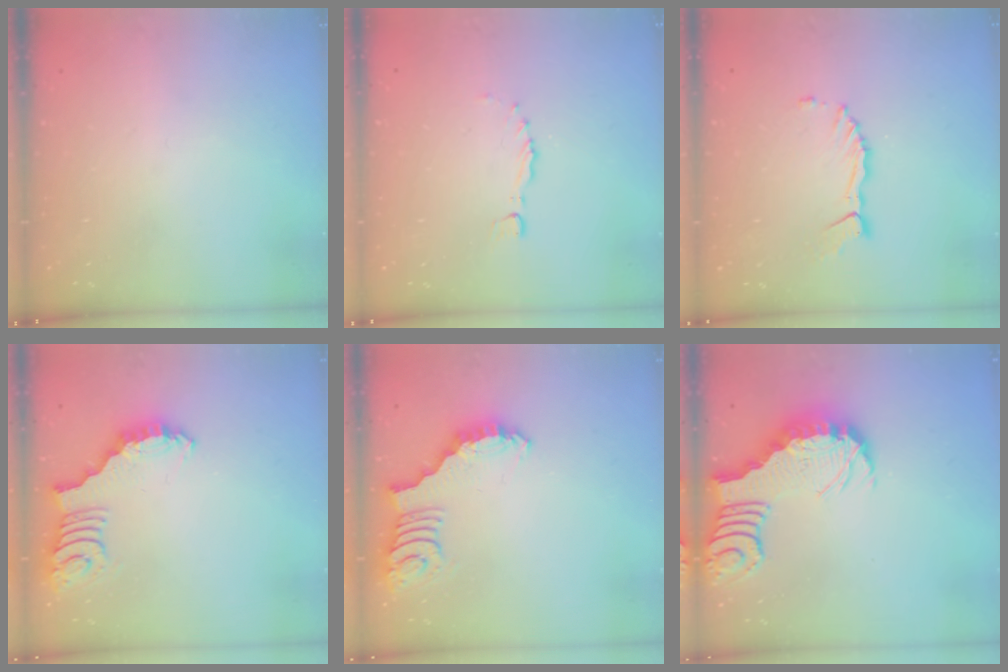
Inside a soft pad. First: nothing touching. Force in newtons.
{"total": 0.0}
{"total": 3.8, "press": 3.8, "slide": 0.3}
{"total": 2.7, "press": 2.7, "slide": 0.5}
{"total": 2.7, "press": 2.7, "slide": 0.5}
{"total": 3.3, "press": 3.2, "slide": 0.5}